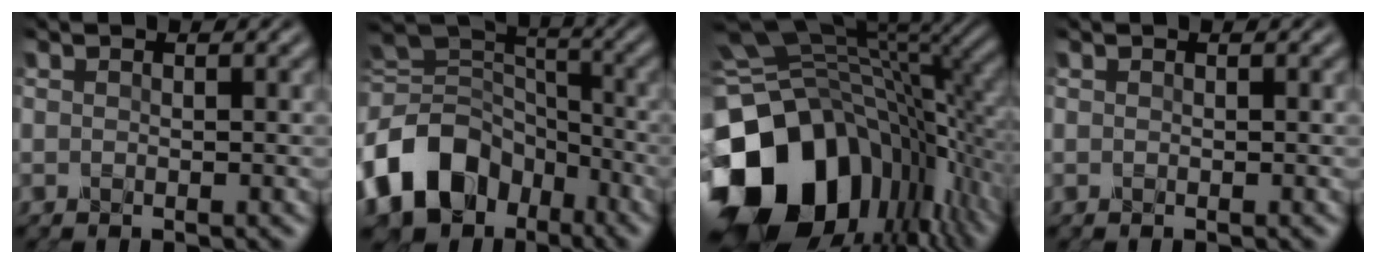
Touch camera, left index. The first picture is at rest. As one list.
[{"total": 12.6, "force": [-5.8, 9.2, 6.5], "torque": [-0.144, 0.000, -0.116]}, {"total": 18.3, "force": [-6.2, 12.4, 12.0], "torque": [-0.250, -0.030, -0.093]}, {"total": 0.0}]